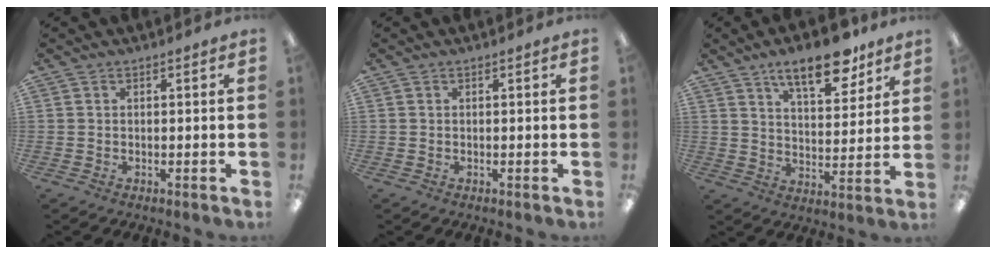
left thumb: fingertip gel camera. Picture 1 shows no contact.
{"total": 0.0}
{"total": 13.5, "force": [9.5, 5.2, 8.0], "torque": [-0.112, -0.048, 0.161]}